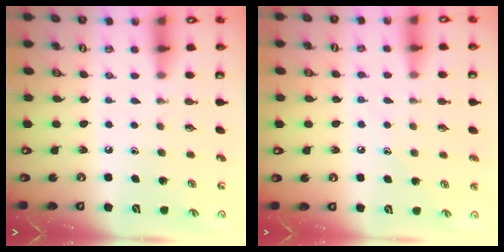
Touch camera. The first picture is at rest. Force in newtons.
{"total": 6.5, "press": 6.4, "slide": 0.8}